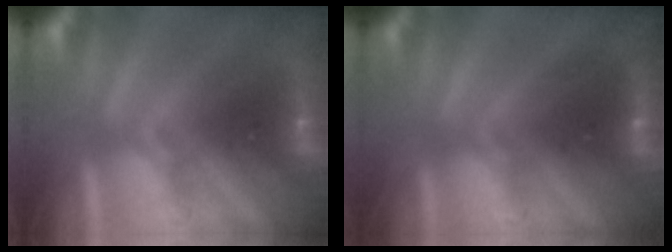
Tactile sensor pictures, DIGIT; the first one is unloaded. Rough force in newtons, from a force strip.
{"total": 2.6}